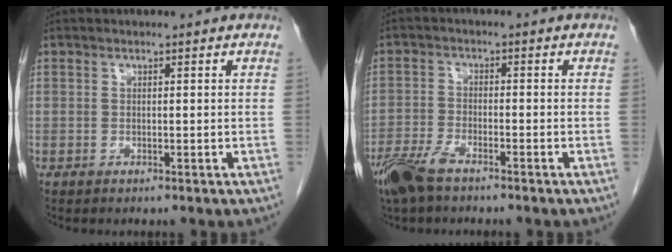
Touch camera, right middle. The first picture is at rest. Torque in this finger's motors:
{"motor_torque": [0.57, -0.54, 0.06, 0.05]}